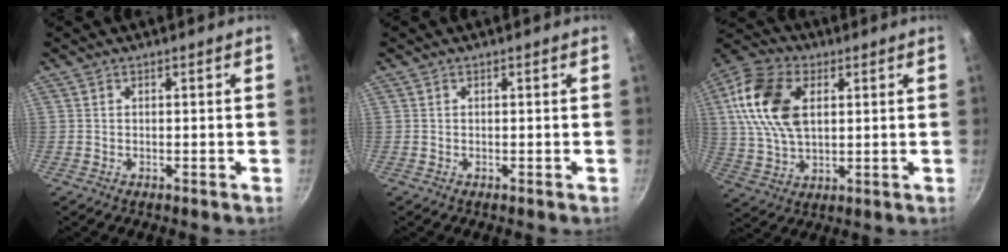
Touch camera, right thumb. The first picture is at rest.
{"total": 0.0}
{"total": 16.4, "force": [3.7, 10.4, 12.1], "torque": [-0.223, 0.003, 0.066]}